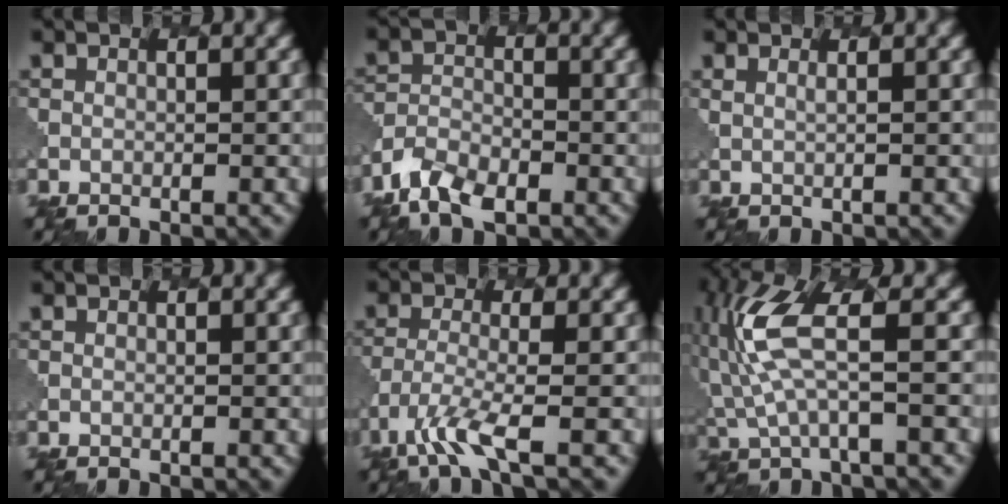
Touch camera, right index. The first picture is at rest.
{"total": 4.8, "force": [-3.5, 2.3, 2.3], "torque": [-0.046, -0.007, -0.072]}
{"total": 1.2, "force": [0.9, 0.4, 0.7], "torque": [-0.008, -0.003, 0.010]}
{"total": 0.0}
{"total": 4.1, "force": [-2.5, 0.7, 3.2], "torque": [-0.071, -0.013, -0.056]}
{"total": 6.3, "force": [0.5, 1.8, 6.0], "torque": [-0.147, 0.010, 0.012]}